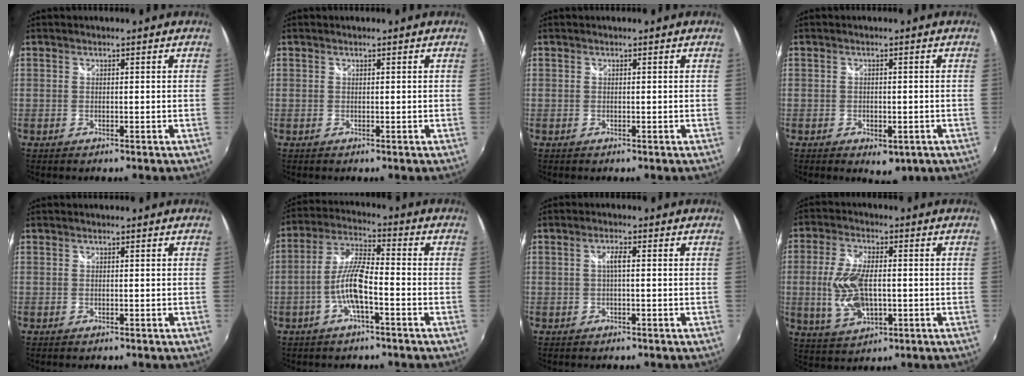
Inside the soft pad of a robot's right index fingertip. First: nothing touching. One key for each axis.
{"total": 0.0}
{"total": 0.0}
{"total": 4.5, "fx": -2.1, "fy": 2.8, "fz": 2.9, "tx": -0.049, "ty": -0.015, "tz": -0.024}
{"total": 0.0}
{"total": 8.5, "fx": -3.2, "fy": 1.5, "fz": 7.7, "tx": -0.166, "ty": 0.008, "tz": -0.060}
{"total": 2.2, "fx": 0.1, "fy": 0.1, "fz": 2.2, "tx": -0.042, "ty": 0.005, "tz": 0.000}
{"total": 11.3, "fx": -1.0, "fy": 5.5, "fz": 9.8, "tx": -0.200, "ty": -0.005, "tz": -0.012}